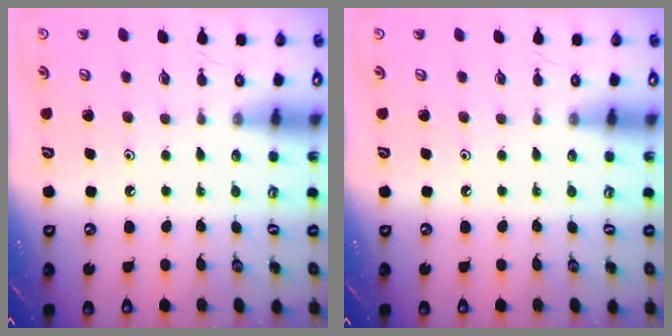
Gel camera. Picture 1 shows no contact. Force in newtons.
{"total": 0.0}